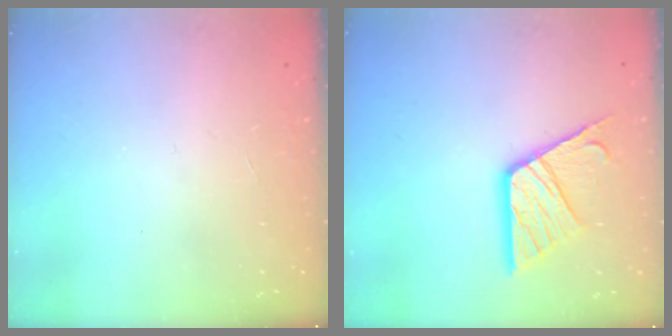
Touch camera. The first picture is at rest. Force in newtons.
{"total": 14.6, "press": 14.6, "slide": 1.4}